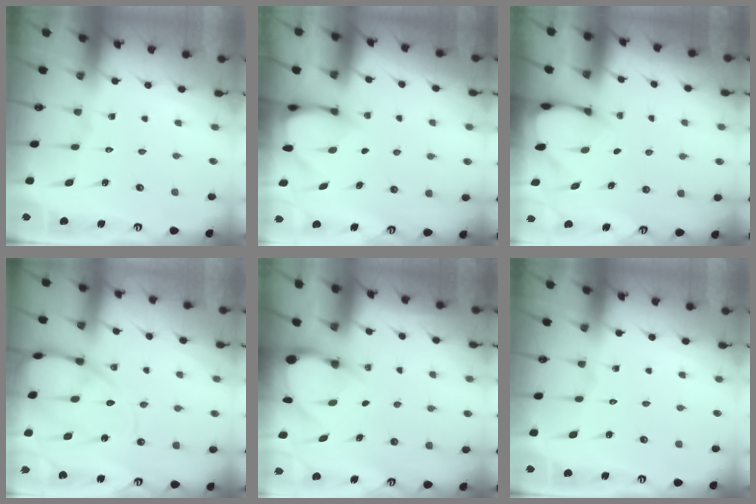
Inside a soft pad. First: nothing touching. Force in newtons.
{"total": 3.3, "press": 3.3, "slide": 0.2}
{"total": 2.3, "press": 2.3, "slide": 0.1}
{"total": 12.2, "press": 12.2, "slide": 1.1}
{"total": 3.9, "press": 3.9, "slide": 0.2}
{"total": 0.0}